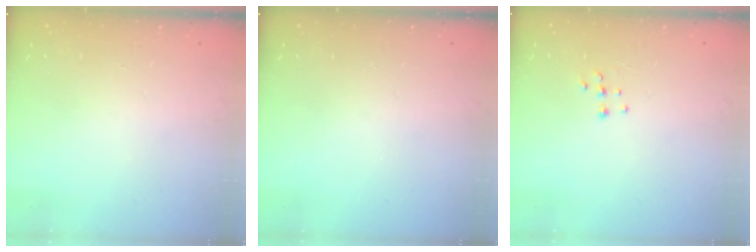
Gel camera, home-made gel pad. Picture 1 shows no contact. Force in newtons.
{"total": 0.0}
{"total": 6.7, "press": 6.7, "slide": 0.6}